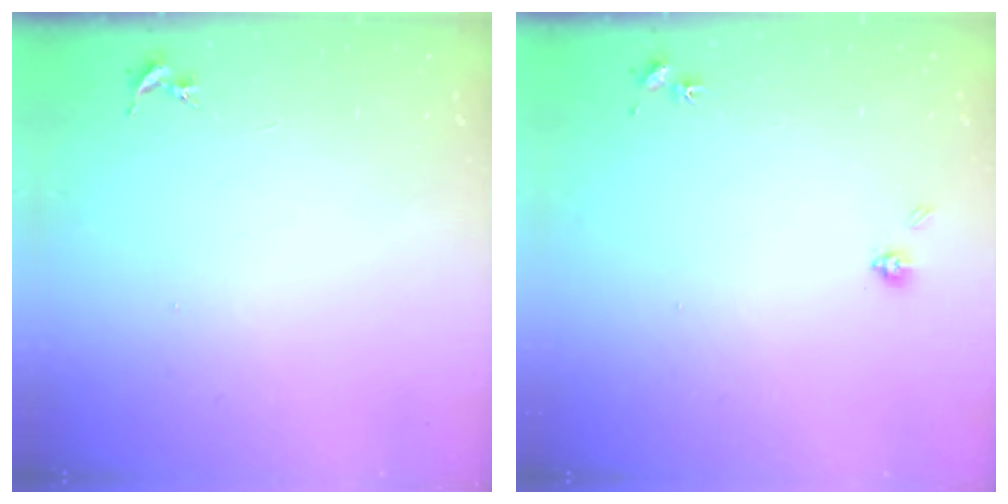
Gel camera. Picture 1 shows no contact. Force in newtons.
{"total": 4.0, "press": 3.8, "slide": 1.4}